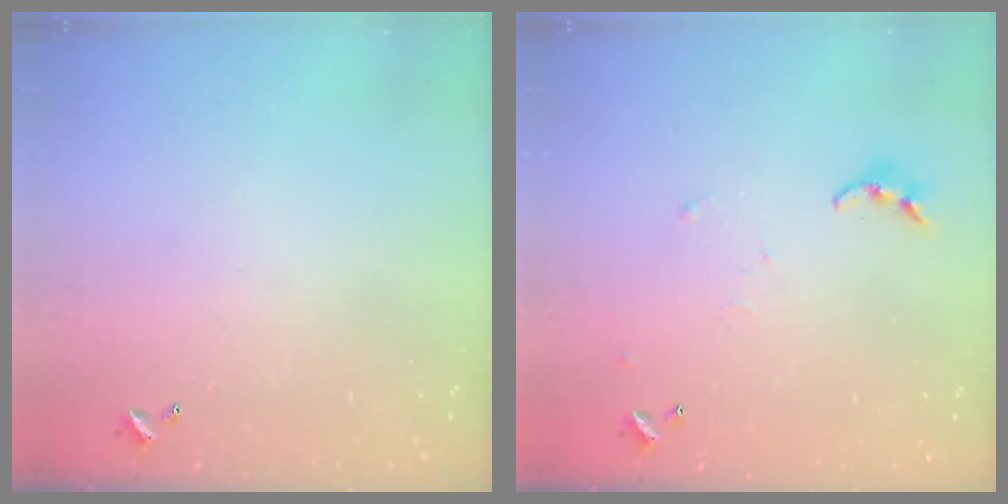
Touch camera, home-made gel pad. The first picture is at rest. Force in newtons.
{"total": 4.1, "press": 4.1, "slide": 0.4}